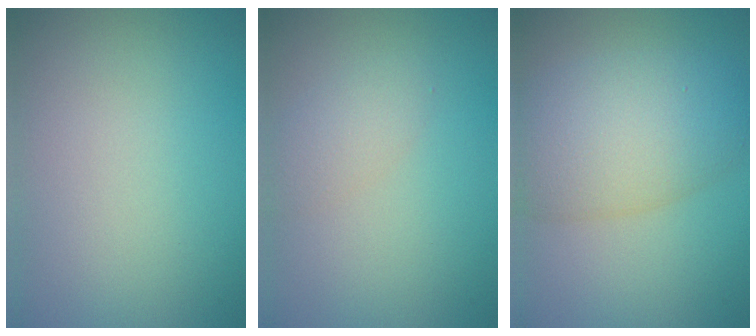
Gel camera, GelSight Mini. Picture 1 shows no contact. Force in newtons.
{"total": 1.7, "press": 1.7, "slide": 0.1}
{"total": 7.4, "press": 7.4, "slide": 0.3}